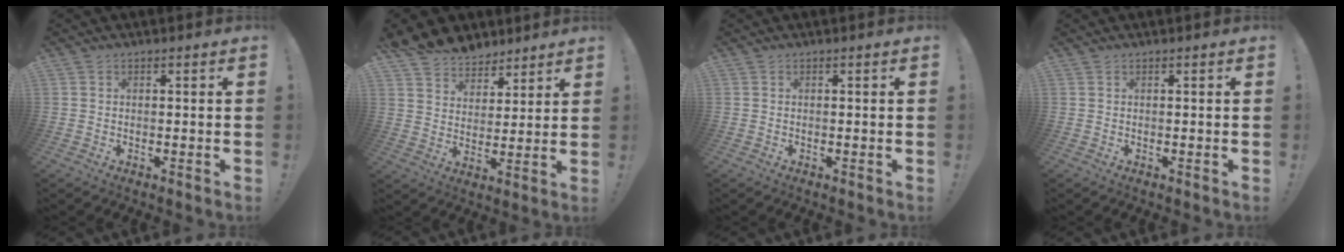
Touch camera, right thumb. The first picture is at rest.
{"total": 8.4, "force": [6.7, 5.0, 0.7], "torque": [-0.020, -0.055, 0.135]}
{"total": 0.0}
{"total": 0.0}